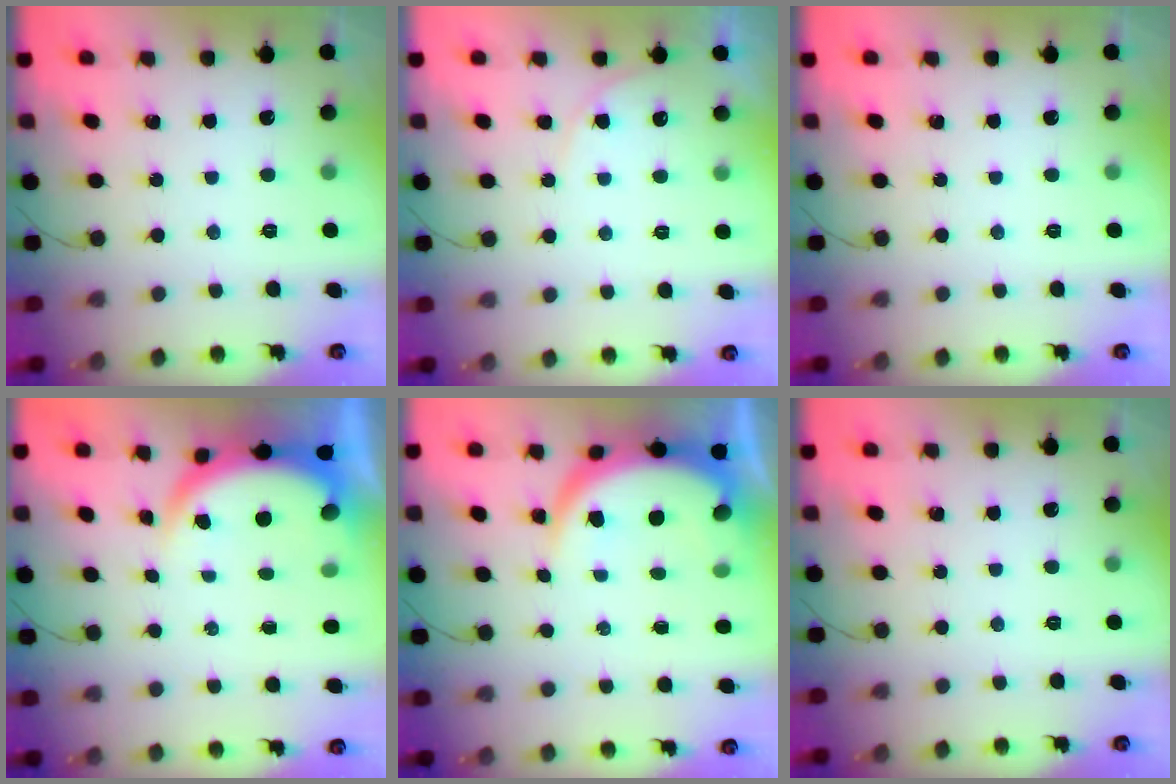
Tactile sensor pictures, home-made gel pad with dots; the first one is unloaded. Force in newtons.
{"total": 5.1, "press": 5.1, "slide": 0.4}
{"total": 0.0}
{"total": 5.5, "press": 5.5, "slide": 0.2}
{"total": 9.2, "press": 9.2, "slide": 0.8}
{"total": 0.0}